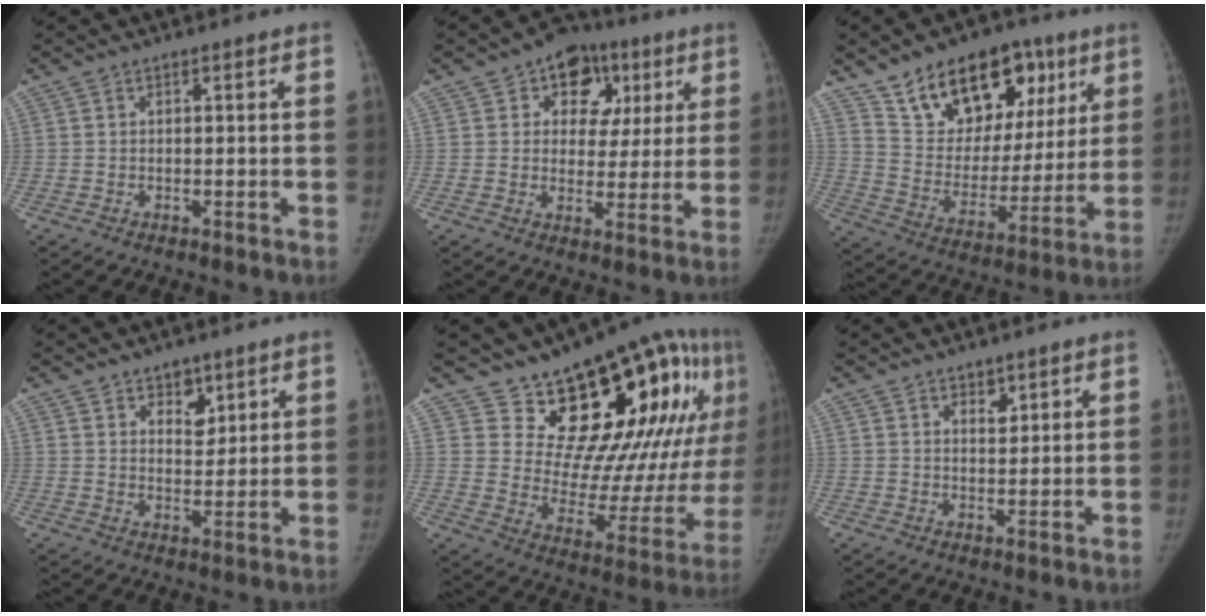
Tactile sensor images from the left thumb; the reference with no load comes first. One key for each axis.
{"total": 12.1, "fx": 4.9, "fy": 9.3, "fz": 6.1, "tx": -0.022, "ty": -0.003, "tz": 0.066}
{"total": 21.7, "fx": 12.4, "fy": 12.9, "fz": 12.4, "tx": -0.137, "ty": -0.034, "tz": 0.207}
{"total": 5.1, "fx": 3.2, "fy": 3.2, "fz": 2.5, "tx": -0.008, "ty": -0.022, "tz": 0.052}
{"total": 25.3, "fx": 14.5, "fy": 11.0, "fz": 17.6, "tx": -0.191, "ty": -0.082, "tz": 0.224}
{"total": 2.8, "fx": 1.8, "fy": 1.6, "fz": 1.3, "tx": -0.004, "ty": -0.014, "tz": 0.032}